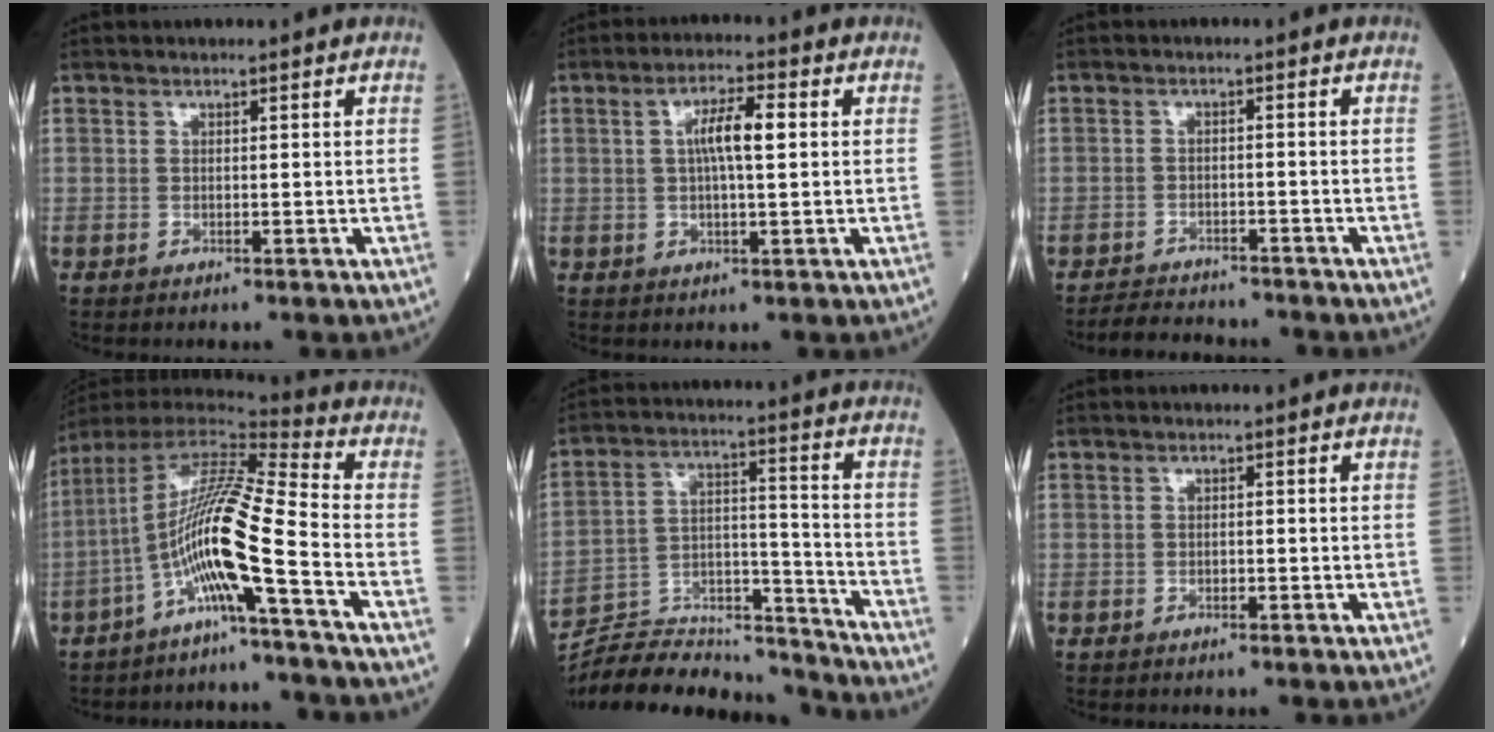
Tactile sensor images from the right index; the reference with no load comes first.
{"total": 5.6, "force": [1.0, 0.8, 5.5], "torque": [-0.099, 0.011, 0.016]}
{"total": 5.9, "force": [-5.7, 1.2, 1.3], "torque": [-0.021, -0.008, -0.089]}
{"total": 13.3, "force": [-5.1, -0.5, 12.2], "torque": [-0.234, 0.009, -0.104]}
{"total": 19.3, "force": [-18.7, 2.5, 4.0], "torque": [-0.086, 0.024, -0.297]}
{"total": 0.5, "force": [-0.3, 0.2, 0.3], "torque": [-0.006, 0.001, -0.006]}